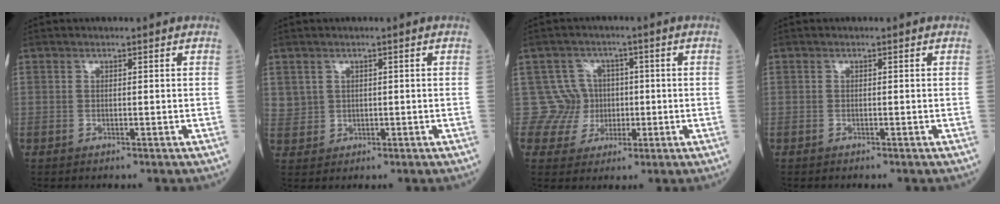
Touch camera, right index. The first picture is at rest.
{"total": 2.9, "force": [1.1, 2.6, 0.2], "torque": [0.007, 0.005, 0.023]}
{"total": 5.8, "force": [0.2, 5.8, -0.6], "torque": [0.029, 0.018, 0.006]}
{"total": 0.0}